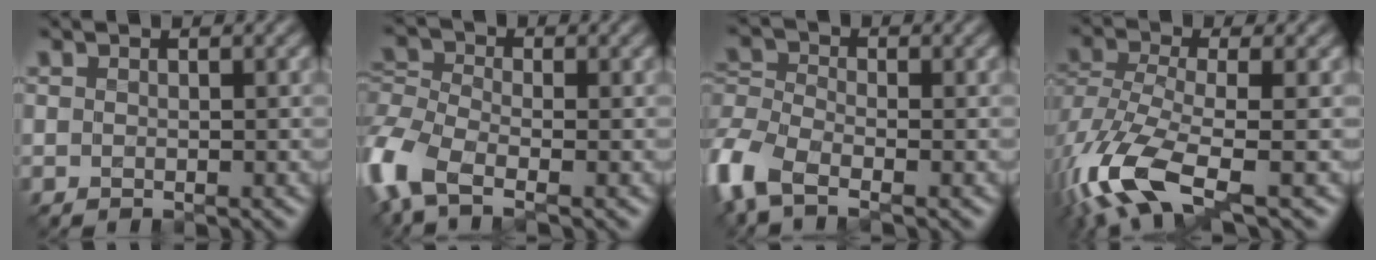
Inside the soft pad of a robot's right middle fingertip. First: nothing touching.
{"total": 7.1, "force": [-3.5, 3.6, 5.0], "torque": [-0.132, -0.009, -0.088]}
{"total": 6.3, "force": [-3.7, 3.1, 4.1], "torque": [-0.106, -0.008, -0.091]}
{"total": 9.2, "force": [-4.4, 3.4, 7.3], "torque": [-0.170, -0.012, -0.093]}